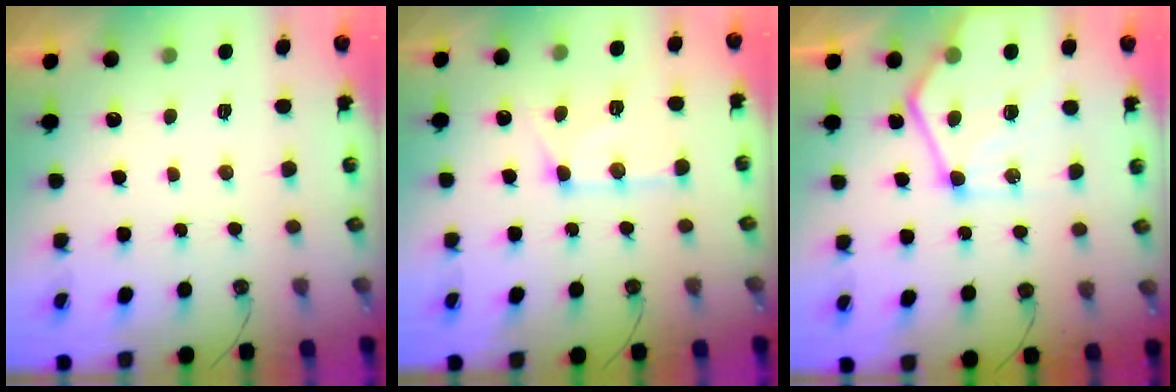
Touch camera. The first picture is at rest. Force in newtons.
{"total": 13.6, "press": 13.5, "slide": 1.2}
{"total": 17.0, "press": 16.9, "slide": 1.7}